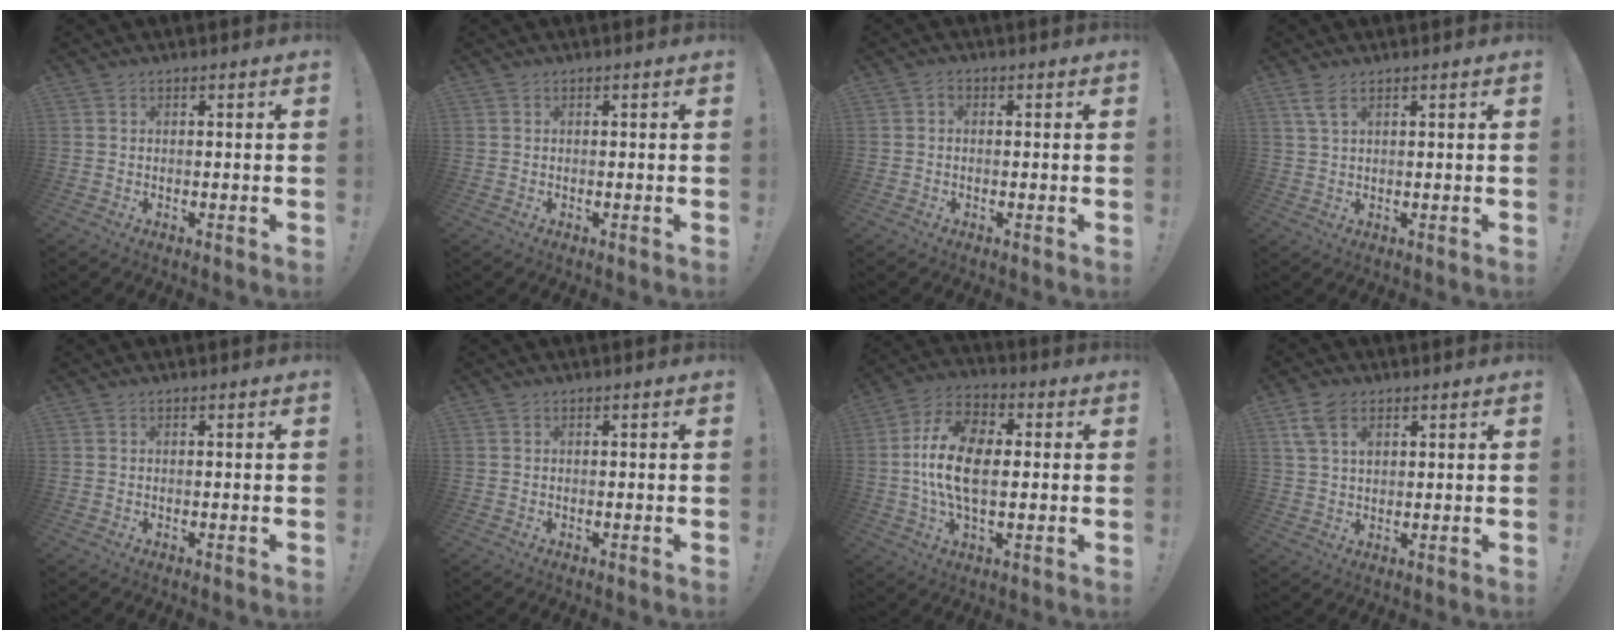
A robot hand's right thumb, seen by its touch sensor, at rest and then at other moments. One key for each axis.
{"total": 0.0}
{"total": 1.0, "fx": -0.3, "fy": 0.6, "fz": 0.7, "tx": -0.021, "ty": 0.006, "tz": -0.006}
{"total": 3.8, "fx": 2.1, "fy": 1.3, "fz": 2.9, "tx": -0.066, "ty": 0.001, "tz": 0.041}
{"total": 0.0}
{"total": 0.0}
{"total": 15.1, "fx": -0.2, "fy": 8.4, "fz": 12.5, "tx": -0.228, "ty": 0.011, "tz": -0.003}
{"total": 6.3, "fx": 2.9, "fy": 4.0, "fz": 3.9, "tx": -0.066, "ty": -0.004, "tz": 0.057}